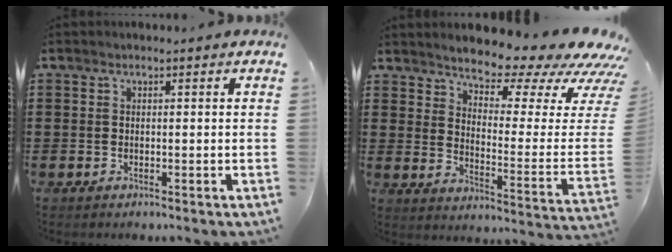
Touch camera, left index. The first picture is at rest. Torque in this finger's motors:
{"motor_torque": [1.84, 0.30, 1.05, 0.08]}